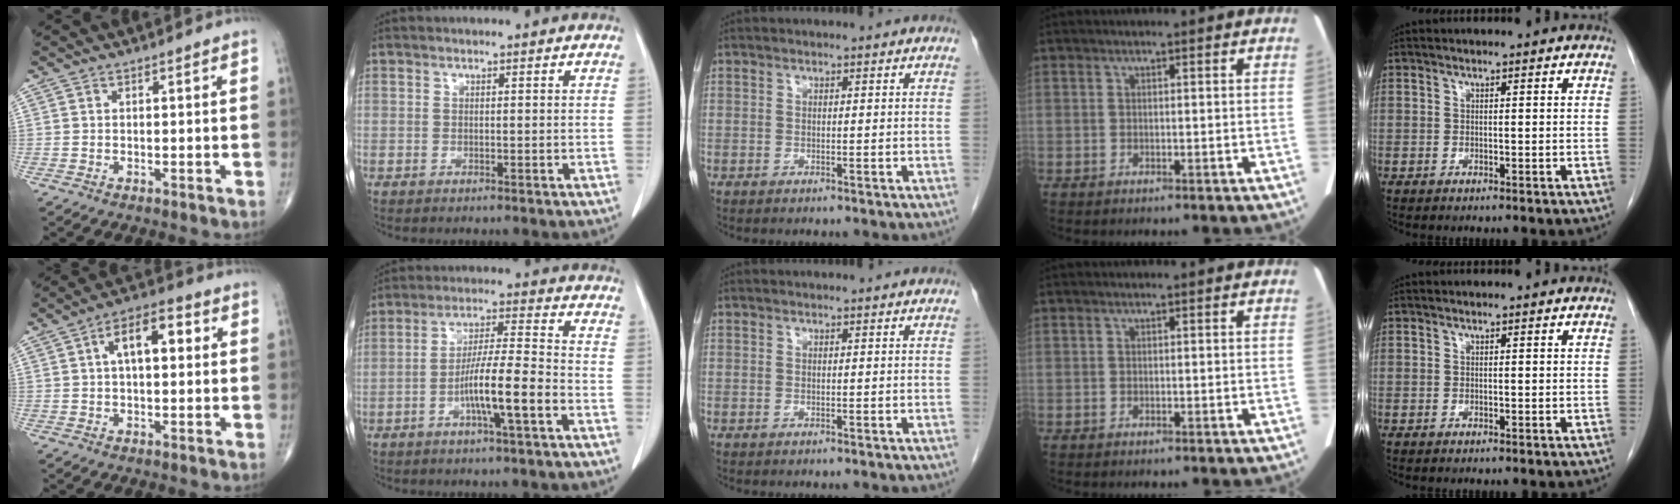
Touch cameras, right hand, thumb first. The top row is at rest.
{"thumb": {"total": 8.9, "force": [1.9, 4.4, 7.6], "torque": [-0.113, 0.023, 0.021]}, "index": {"total": 9.6, "force": [-3.7, 0.2, 8.9], "torque": [-0.163, 0.005, -0.067]}}